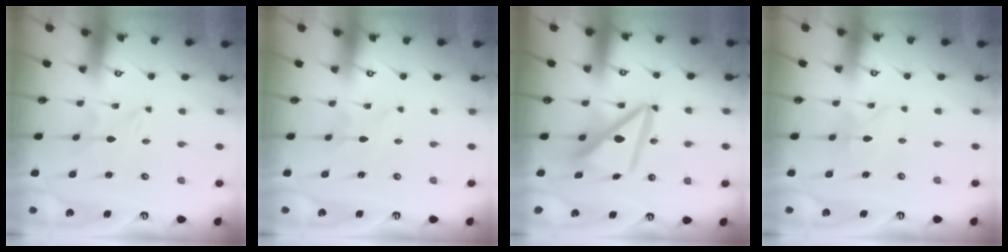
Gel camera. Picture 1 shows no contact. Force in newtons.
{"total": 1.6, "press": 1.6, "slide": 0.1}
{"total": 12.8, "press": 12.8, "slide": 1.3}
{"total": 5.6, "press": 5.6, "slide": 0.4}